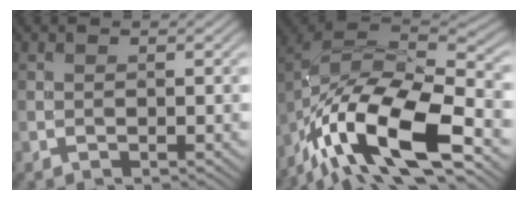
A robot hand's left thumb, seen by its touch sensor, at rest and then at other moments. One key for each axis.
{"total": 16.8, "fx": -8.9, "fy": 6.2, "fz": 12.8, "tx": -0.264, "ty": -0.012, "tz": -0.175}